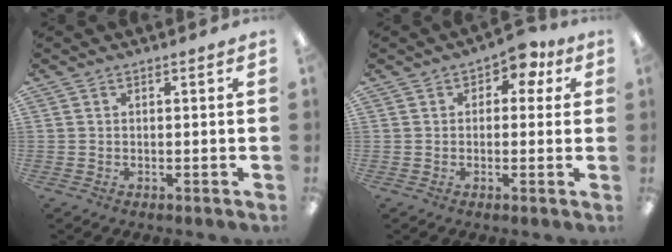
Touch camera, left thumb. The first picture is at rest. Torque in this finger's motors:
{"motor_torque": [-0.18, 0.28, -0.42, 0.12, 0.09]}